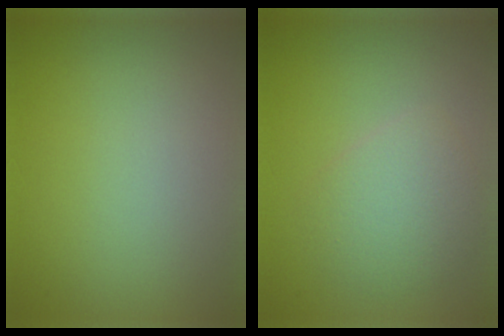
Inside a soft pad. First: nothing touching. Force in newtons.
{"total": 3.0, "press": 3.0, "slide": 0.0}